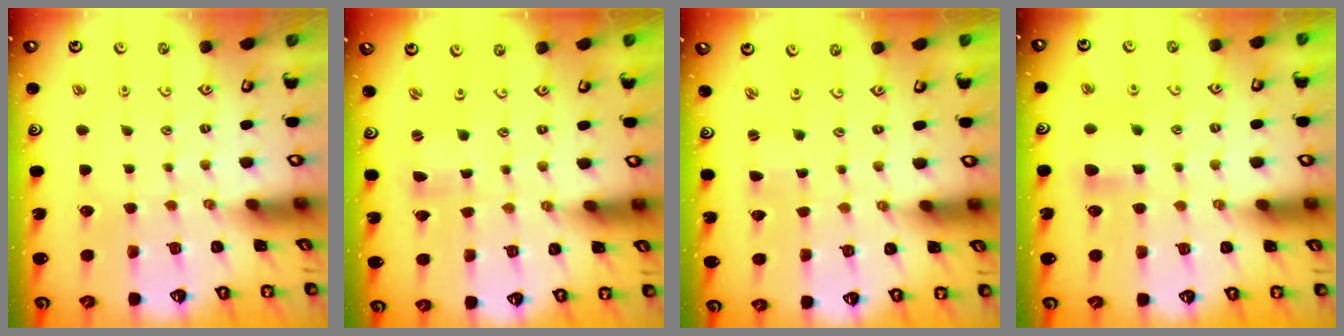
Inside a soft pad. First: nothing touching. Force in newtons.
{"total": 0.0}
{"total": 1.0, "press": 1.0, "slide": 0.2}
{"total": 4.8, "press": 4.7, "slide": 0.5}